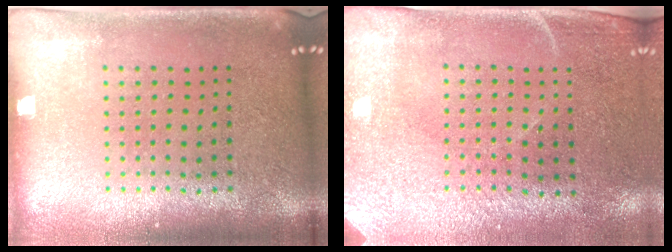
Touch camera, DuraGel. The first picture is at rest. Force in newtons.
{"total": 2.9, "press": 2.5, "slide": 1.4}